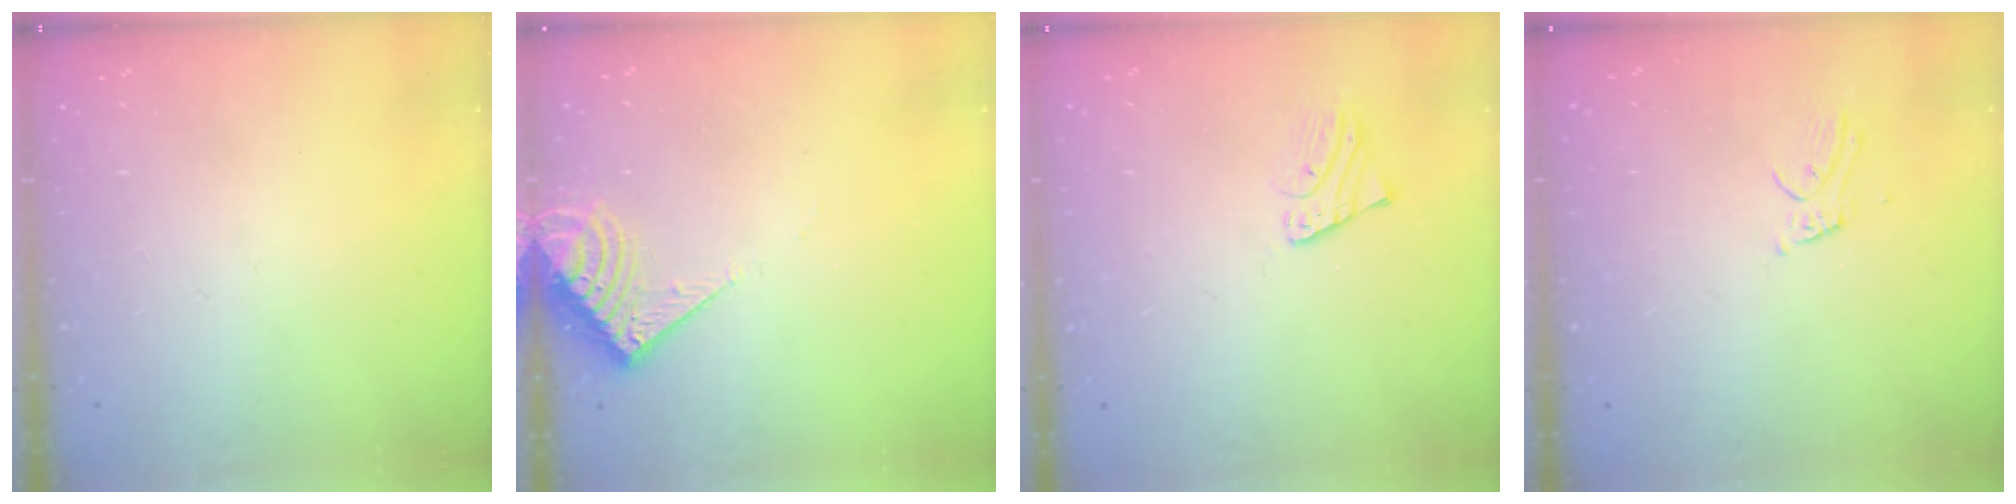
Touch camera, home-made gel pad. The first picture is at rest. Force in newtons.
{"total": 8.2, "press": 8.2, "slide": 0.8}
{"total": 1.3, "press": 1.3, "slide": 0.1}
{"total": 3.9, "press": 3.9, "slide": 0.4}